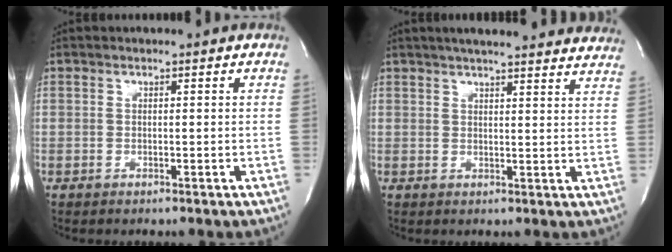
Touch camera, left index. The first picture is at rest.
{"total": 21.4, "force": [19.4, 2.4, 8.6], "torque": [-0.122, 0.003, 0.232]}